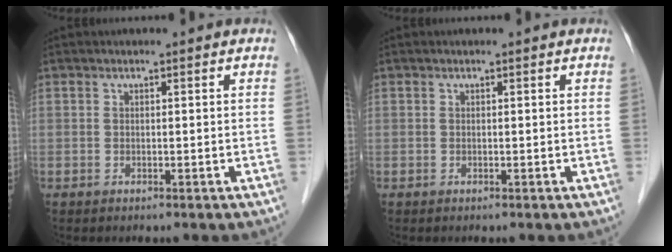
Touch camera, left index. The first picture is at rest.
{"total": 0.0}